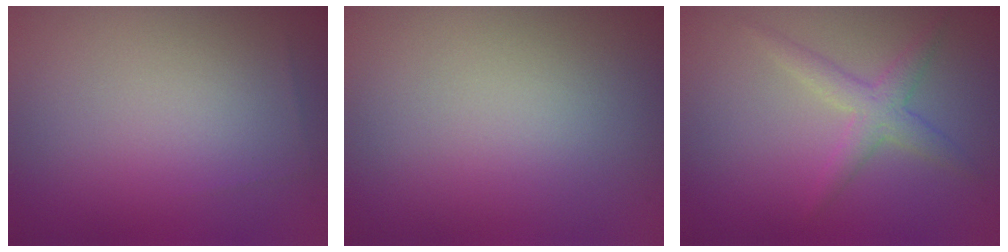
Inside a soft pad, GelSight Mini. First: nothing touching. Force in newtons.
{"total": 0.0}
{"total": 2.4, "press": 2.4, "slide": 0.0}